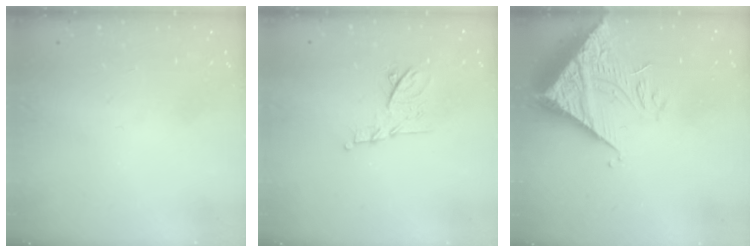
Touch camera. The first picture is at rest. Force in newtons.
{"total": 10.5, "press": 10.5, "slide": 0.3}
{"total": 10.7, "press": 10.6, "slide": 1.0}